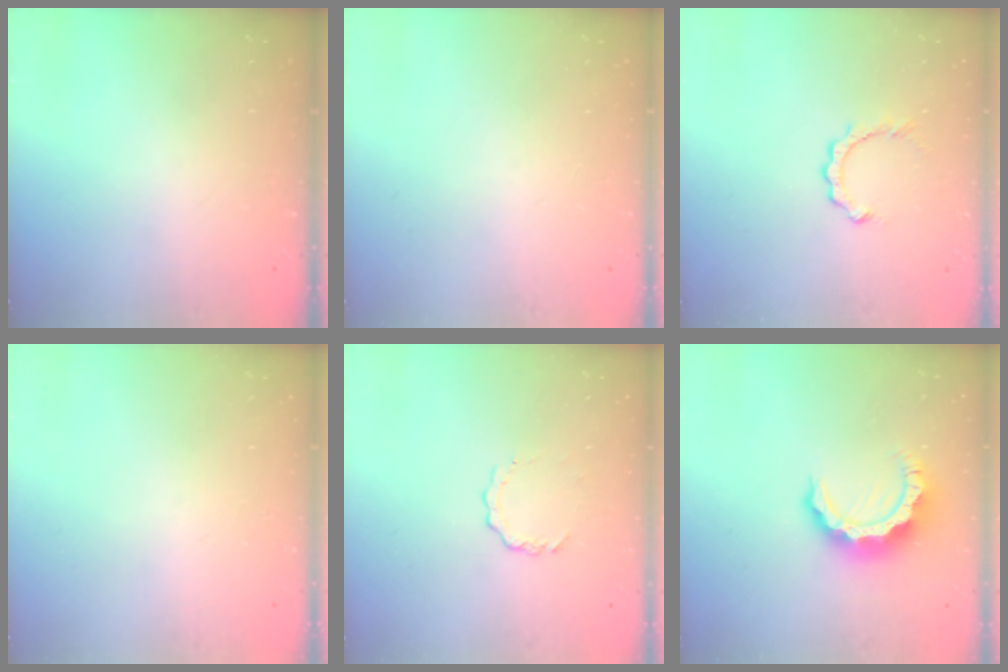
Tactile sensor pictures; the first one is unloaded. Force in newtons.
{"total": 0.0}
{"total": 2.3, "press": 2.3, "slide": 0.3}
{"total": 0.0}
{"total": 3.8, "press": 3.8, "slide": 0.4}
{"total": 9.4, "press": 9.4, "slide": 1.0}